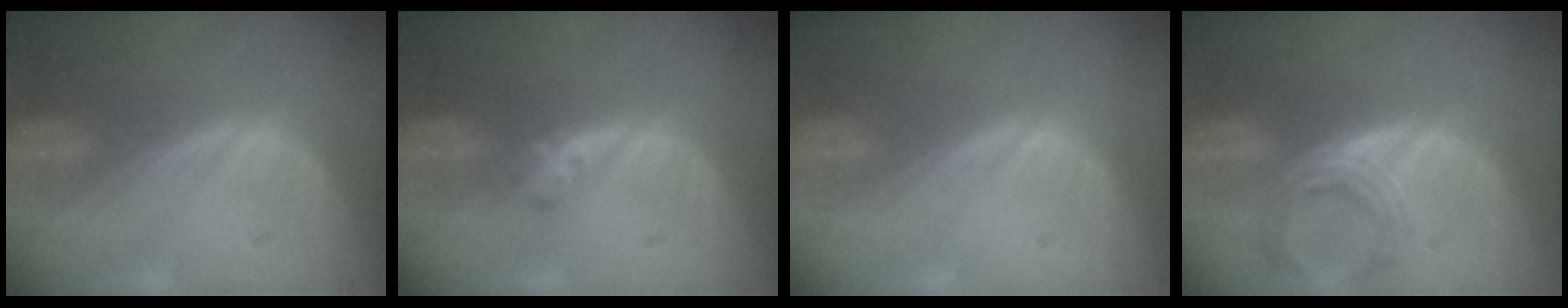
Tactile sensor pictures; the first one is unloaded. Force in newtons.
{"total": 2.3, "press": 2.0, "slide": 1.2}
{"total": 0.0}
{"total": 5.8, "press": 5.8, "slide": 0.9}